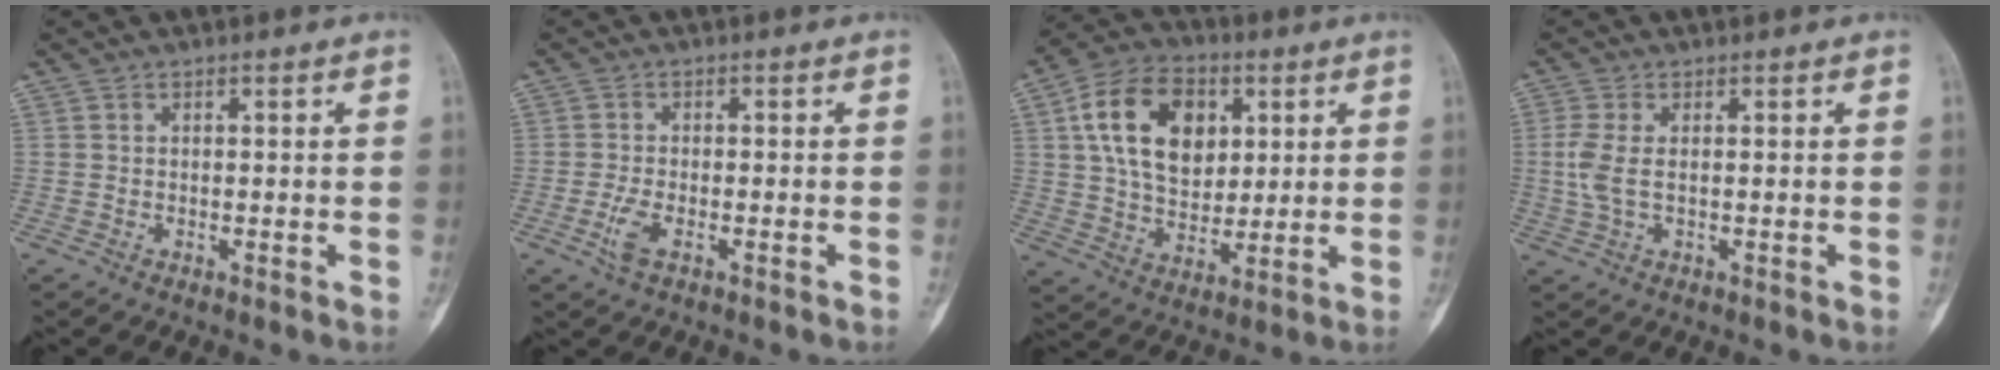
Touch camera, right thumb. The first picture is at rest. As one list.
[{"total": 3.2, "force": [-1.4, 1.1, 2.6], "torque": [-0.064, 0.002, -0.028]}, {"total": 16.1, "force": [4.6, 10.8, 11.0], "torque": [-0.162, -0.004, 0.079]}, {"total": 4.2, "force": [0.2, 1.8, 3.8], "torque": [-0.111, 0.000, 0.006]}]